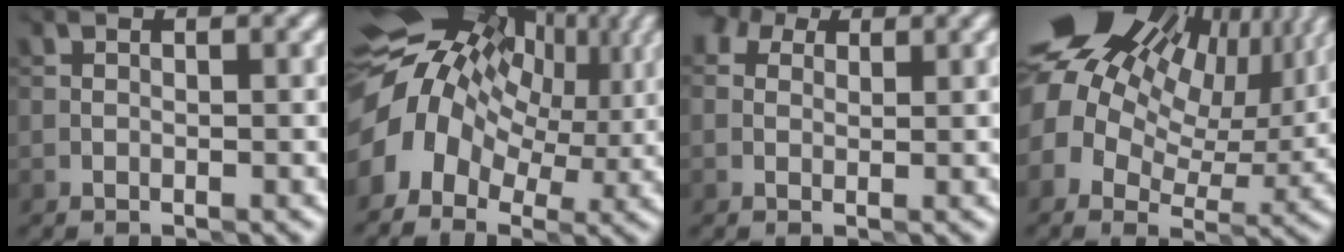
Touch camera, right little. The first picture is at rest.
{"total": 12.1, "force": [1.3, 8.7, 8.3], "torque": [-0.158, 0.004, 0.025]}
{"total": 2.3, "force": [1.0, 1.8, 1.1], "torque": [-0.003, 0.013, -0.006]}
{"total": 18.7, "force": [6.8, 12.6, 12.0], "torque": [-0.239, 0.028, 0.123]}